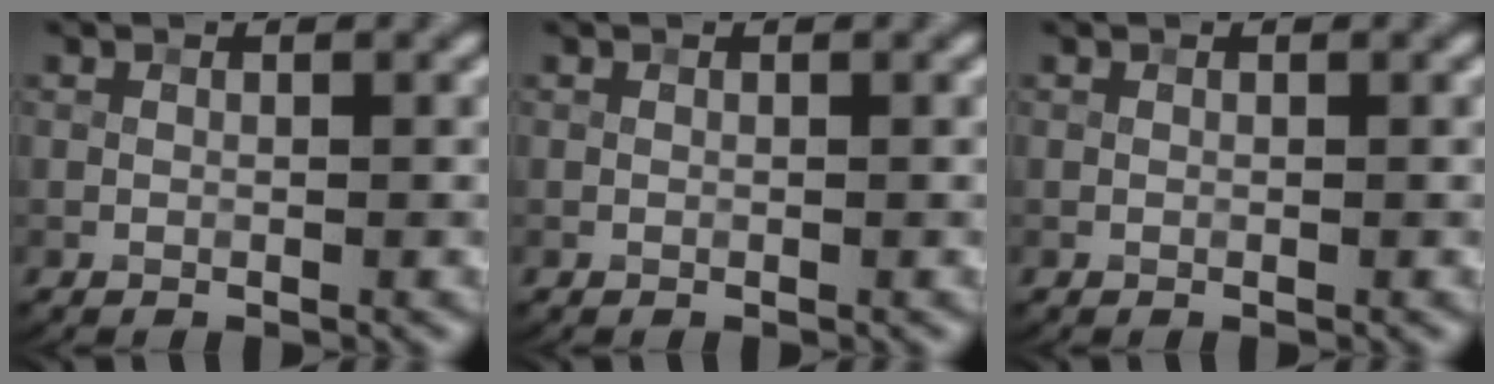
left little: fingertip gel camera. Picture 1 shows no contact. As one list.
[{"total": 0.0}, {"total": 0.0}]